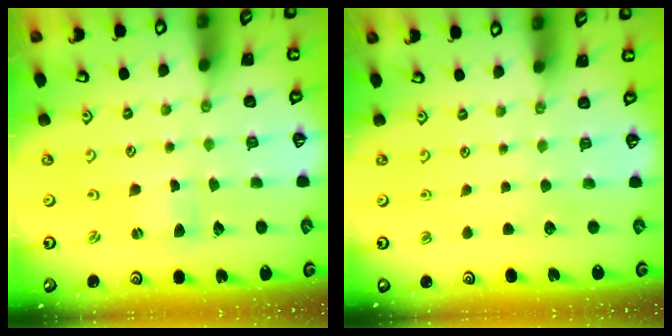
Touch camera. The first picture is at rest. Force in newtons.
{"total": 0.0}